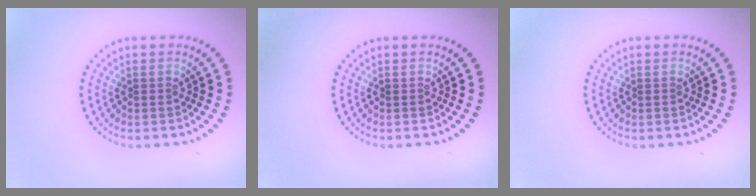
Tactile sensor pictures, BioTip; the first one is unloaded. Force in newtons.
{"total": 0.0}
{"total": 0.0}